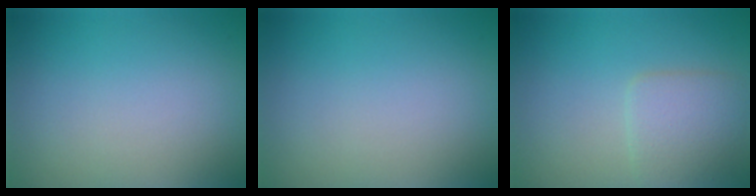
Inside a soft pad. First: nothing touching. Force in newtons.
{"total": 0.0}
{"total": 3.1, "press": 3.1, "slide": 0.1}